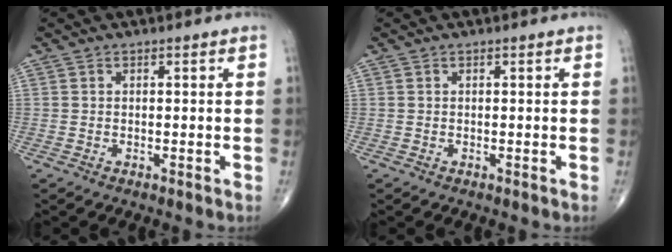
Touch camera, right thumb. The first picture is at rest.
{"total": 0.0}